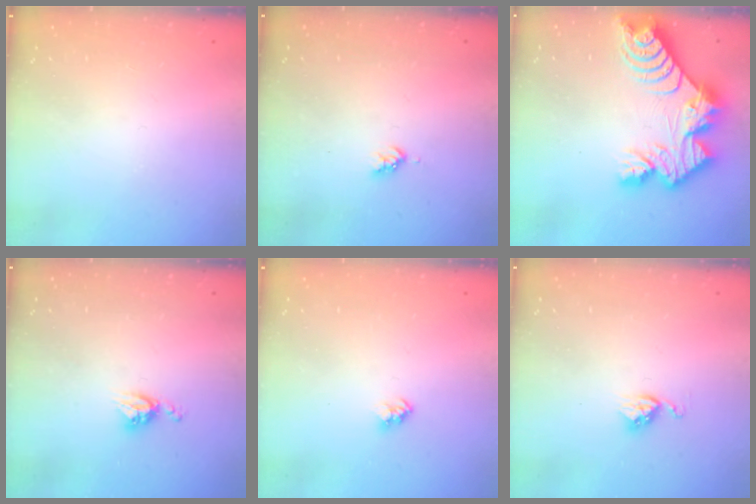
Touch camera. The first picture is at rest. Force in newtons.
{"total": 3.0, "press": 3.0, "slide": 0.4}
{"total": 14.5, "press": 14.4, "slide": 1.2}
{"total": 4.7, "press": 4.7, "slide": 0.5}
{"total": 2.4, "press": 2.4, "slide": 0.2}
{"total": 3.5, "press": 3.5, "slide": 0.5}